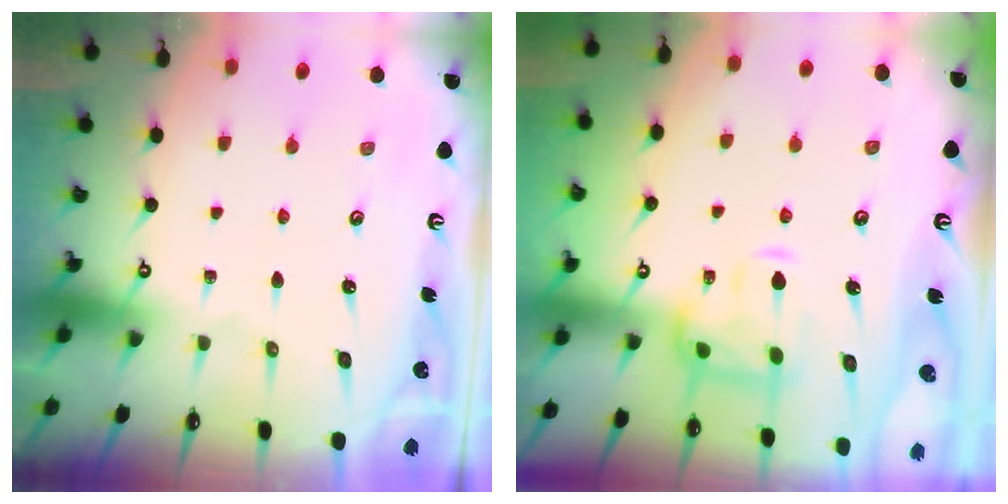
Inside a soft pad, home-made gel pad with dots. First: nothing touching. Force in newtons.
{"total": 4.9, "press": 4.7, "slide": 1.4}